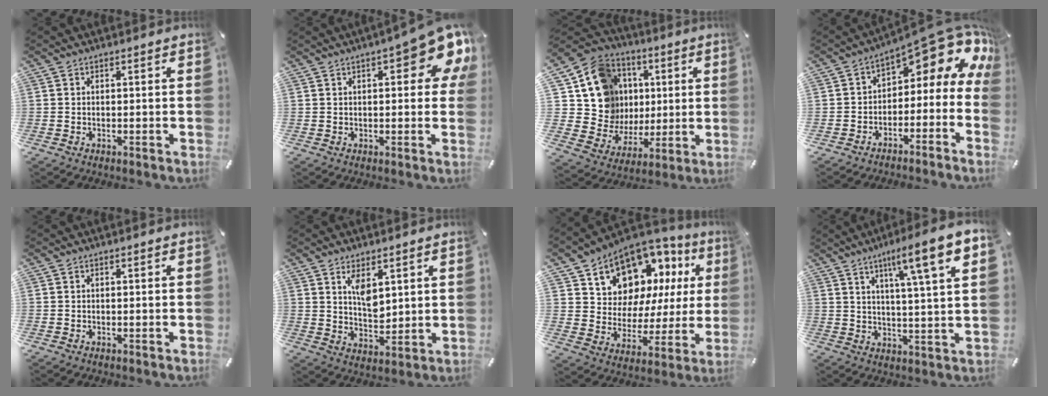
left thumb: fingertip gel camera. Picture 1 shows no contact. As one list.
[{"total": 12.1, "force": [4.9, 3.9, 10.3], "torque": [-0.139, -0.024, 0.080]}, {"total": 16.8, "force": [4.5, 15.4, 5.0], "torque": [-0.088, -0.030, 0.110]}, {"total": 10.9, "force": [6.5, 4.7, 7.4], "torque": [-0.091, -0.062, 0.099]}, {"total": 0.0}, {"total": 6.7, "force": [3.7, 3.8, 4.1], "torque": [-0.060, -0.023, 0.063]}, {"total": 12.0, "force": [8.7, 7.9, 2.4], "torque": [-0.056, -0.087, 0.160]}, {"total": 11.6, "force": [6.2, 0.8, 9.8], "torque": [-0.150, -0.032, 0.093]}]